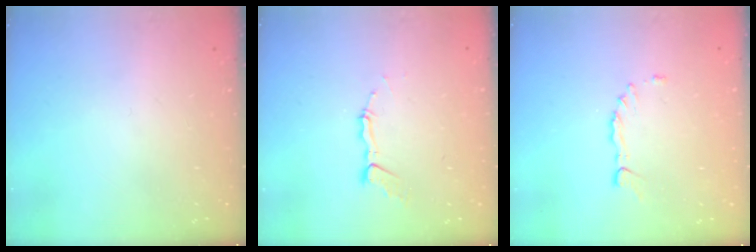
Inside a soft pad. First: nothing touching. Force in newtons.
{"total": 4.9, "press": 4.9, "slide": 0.3}
{"total": 2.2, "press": 2.2, "slide": 0.3}